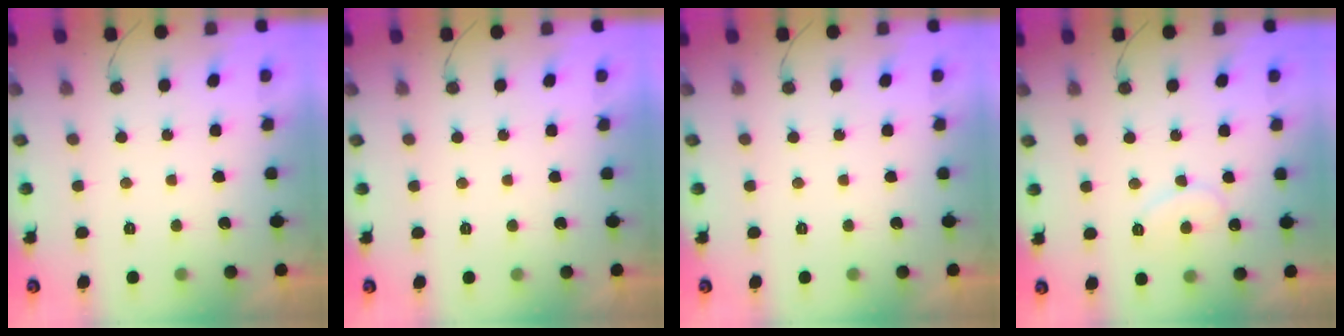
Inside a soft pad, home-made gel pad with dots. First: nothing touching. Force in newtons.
{"total": 1.8, "press": 1.8, "slide": 0.1}
{"total": 0.0}
{"total": 8.8, "press": 8.8, "slide": 0.7}